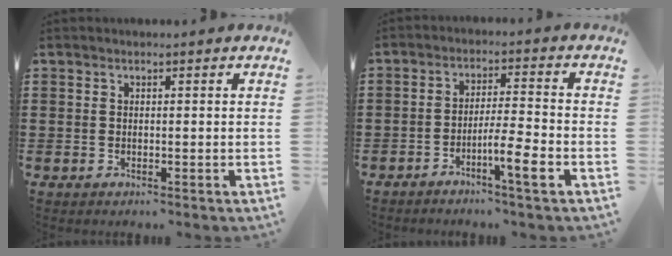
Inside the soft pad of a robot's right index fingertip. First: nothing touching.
{"total": 6.0, "force": [-3.4, 0.3, 4.9], "torque": [-0.087, -0.004, -0.060]}